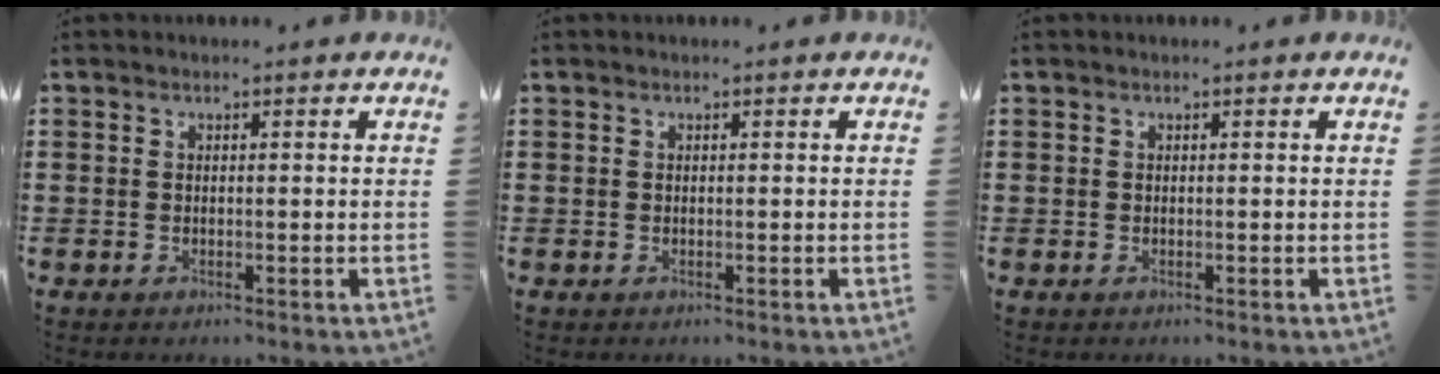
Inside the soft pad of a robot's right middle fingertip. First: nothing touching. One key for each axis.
{"total": 0.0}
{"total": 0.0}